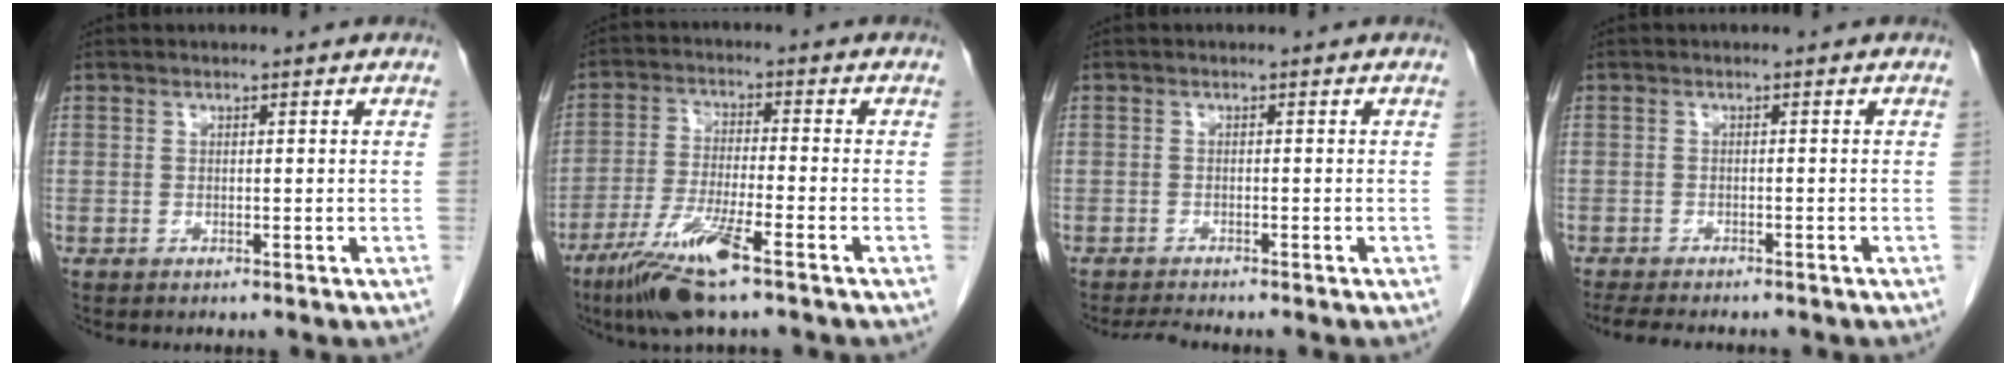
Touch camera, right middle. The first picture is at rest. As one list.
[{"total": 10.1, "force": [-6.2, 0.5, 7.9], "torque": [-0.161, -0.024, -0.117]}, {"total": 2.1, "force": [-2.0, -0.2, 0.5], "torque": [-0.014, -0.011, -0.036]}, {"total": 8.0, "force": [-6.9, 1.8, 3.6], "torque": [-0.054, -0.009, -0.098]}]